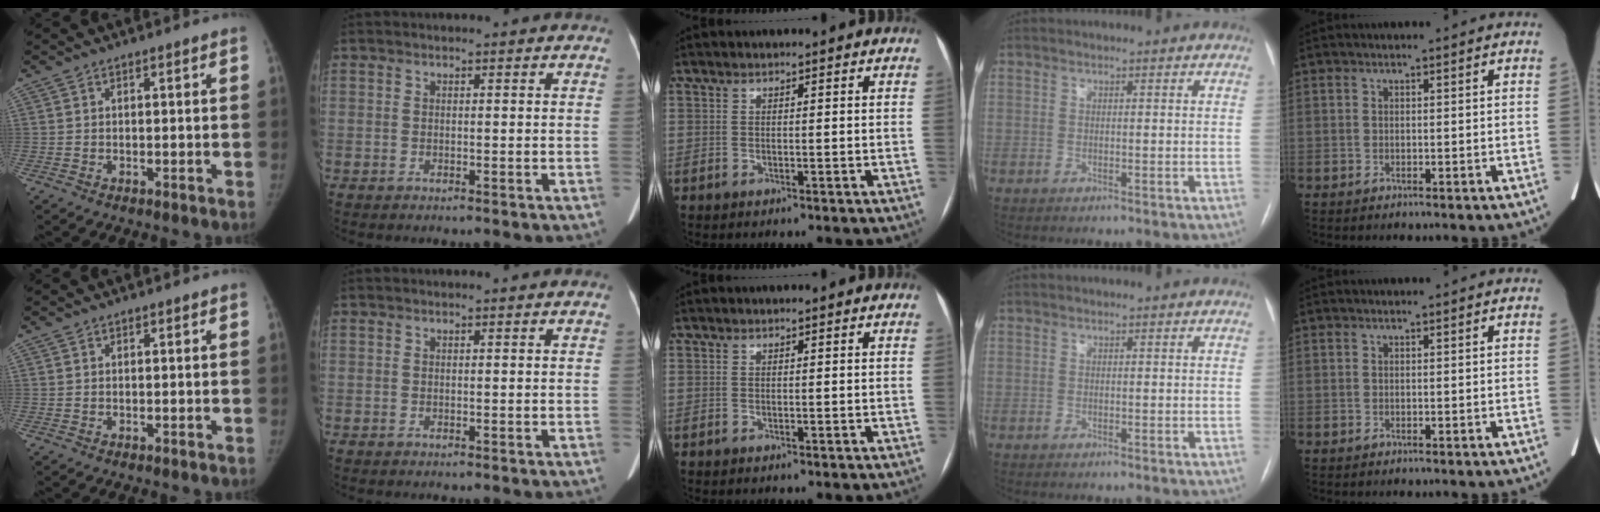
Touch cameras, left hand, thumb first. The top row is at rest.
{}